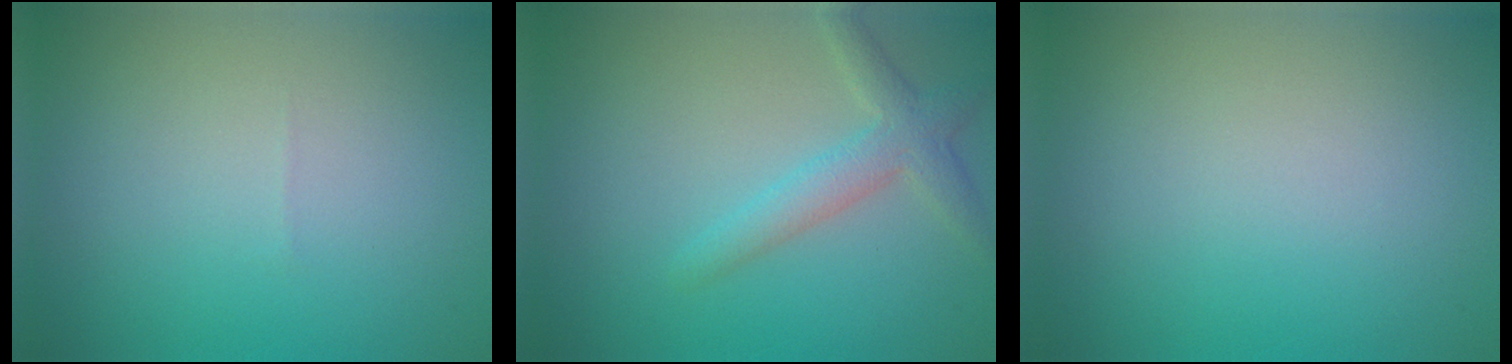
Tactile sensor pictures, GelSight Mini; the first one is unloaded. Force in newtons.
{"total": 2.9, "press": 2.9, "slide": 0.1}
{"total": 0.0}